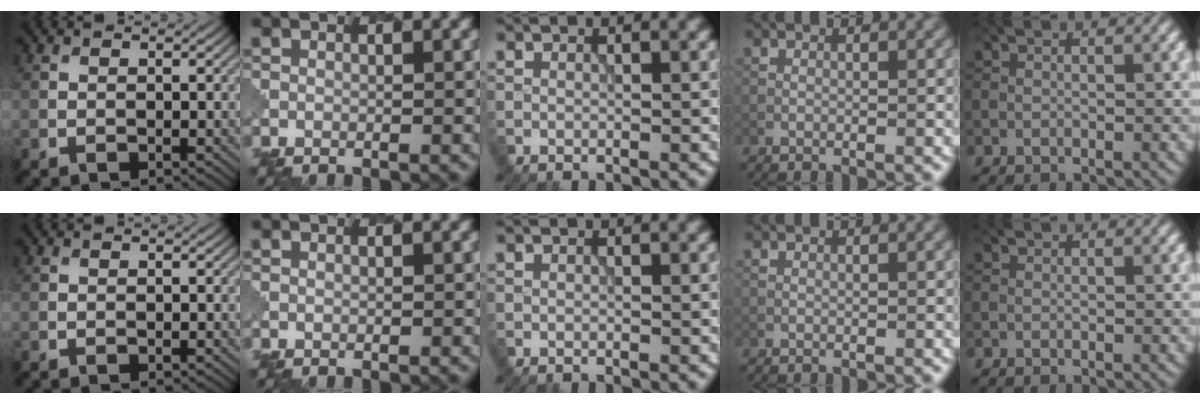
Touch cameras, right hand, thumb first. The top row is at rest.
{}